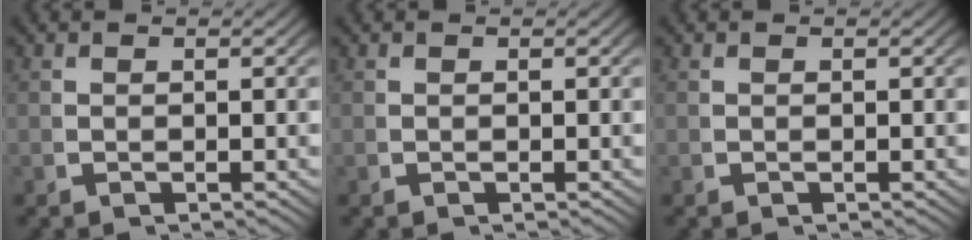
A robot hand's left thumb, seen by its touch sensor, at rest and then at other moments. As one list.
[{"total": 0.0}, {"total": 0.0}]